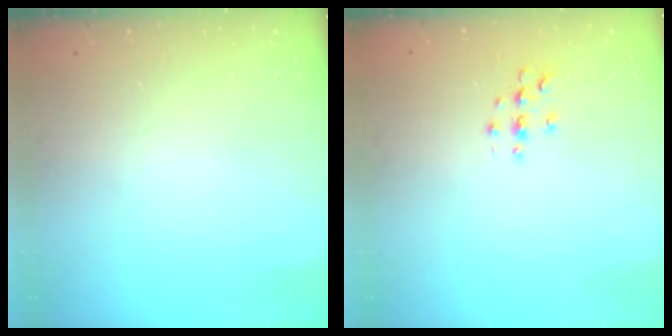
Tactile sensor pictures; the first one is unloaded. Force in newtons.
{"total": 2.9, "press": 2.9, "slide": 0.3}